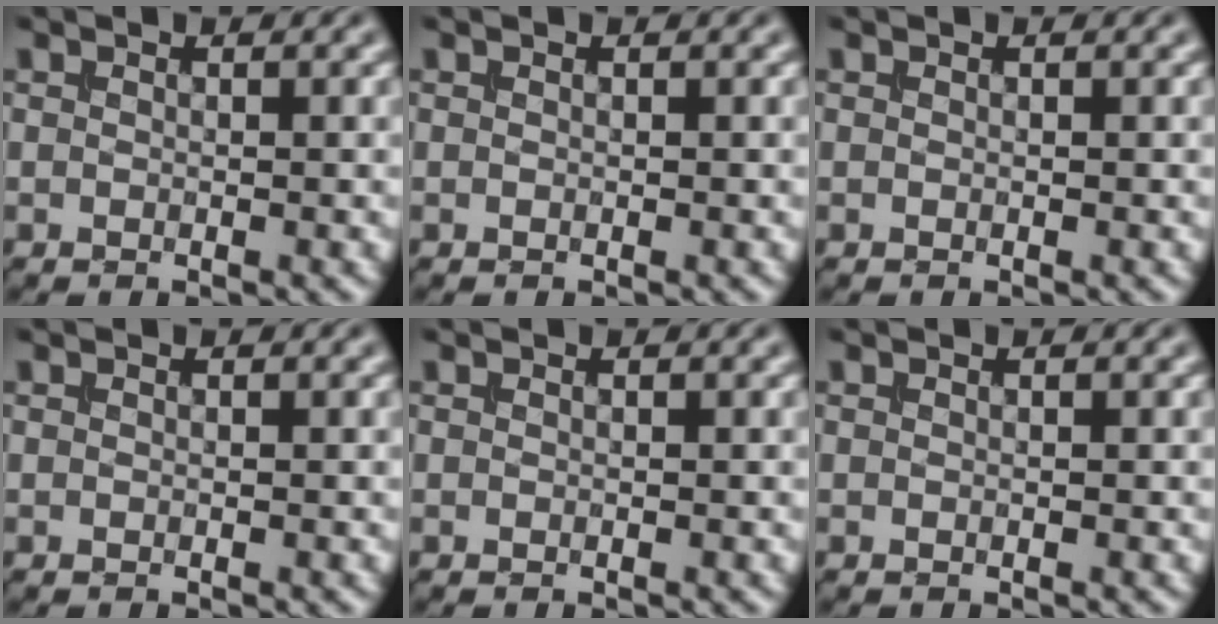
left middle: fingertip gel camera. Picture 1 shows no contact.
{"total": 0.0}
{"total": 0.0}
{"total": 0.0}
{"total": 0.0}
{"total": 0.0}